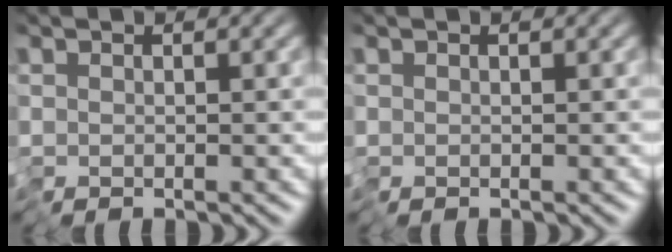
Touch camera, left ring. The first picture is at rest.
{"total": 0.0}